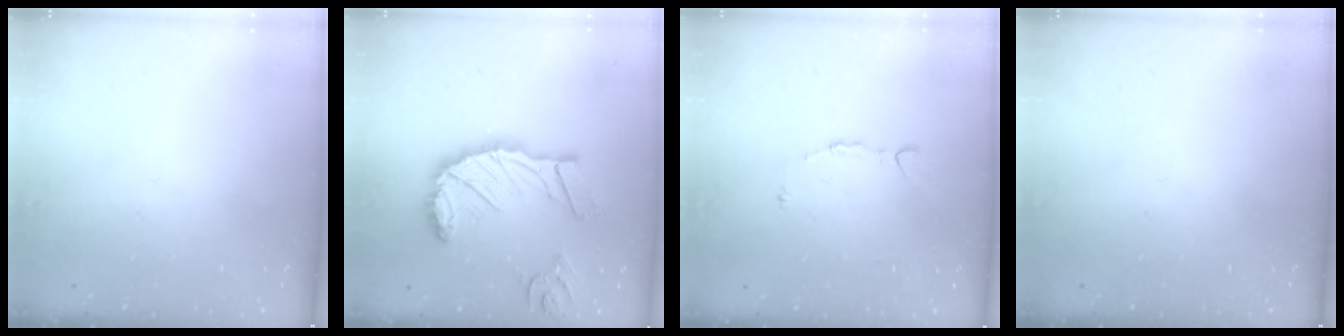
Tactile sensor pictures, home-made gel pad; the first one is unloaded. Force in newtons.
{"total": 19.4, "press": 19.2, "slide": 2.4}
{"total": 4.6, "press": 4.6, "slide": 0.3}
{"total": 0.0}